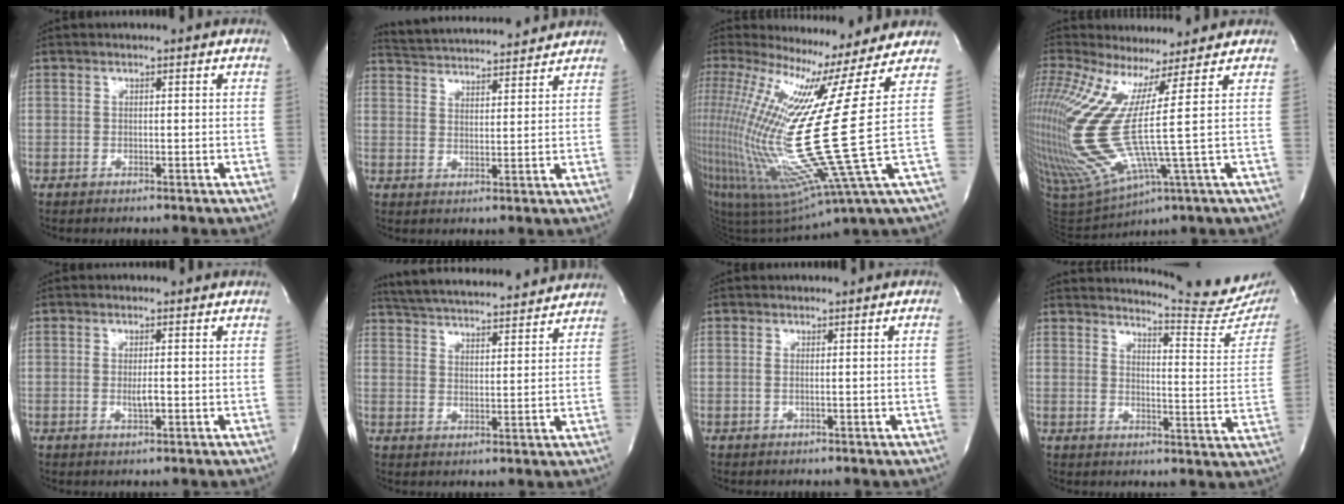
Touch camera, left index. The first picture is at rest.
{"total": 14.3, "force": [13.7, 1.7, 3.9], "torque": [-0.072, 0.026, 0.203]}
{"total": 22.7, "force": [7.2, -3.7, 21.2], "torque": [-0.429, -0.054, 0.128]}
{"total": 16.7, "force": [4.8, -0.6, 16.0], "torque": [-0.364, -0.013, 0.099]}
{"total": 2.0, "force": [-0.3, 0.5, 1.9], "torque": [-0.039, -0.002, -0.005]}
{"total": 18.2, "force": [17.0, 2.4, 6.1], "torque": [-0.109, 0.029, 0.245]}
{"total": 1.4, "force": [0.0, -0.3, 1.4], "torque": [-0.028, 0.006, 0.005]}
{"total": 15.9, "force": [15.6, 0.9, 3.2], "torque": [-0.039, -0.102, 0.168]}